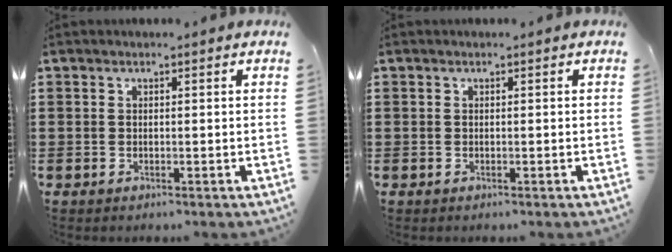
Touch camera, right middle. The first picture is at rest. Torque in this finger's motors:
{"motor_torque": [0.07, -0.07, 0.00, -0.01]}